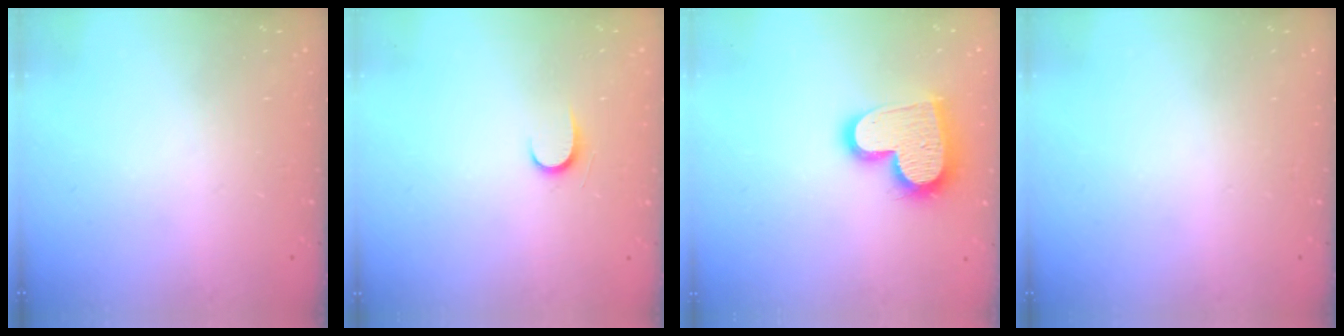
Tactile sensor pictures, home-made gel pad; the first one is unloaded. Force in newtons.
{"total": 4.9, "press": 4.8, "slide": 0.5}
{"total": 16.7, "press": 16.7, "slide": 1.0}
{"total": 0.0}